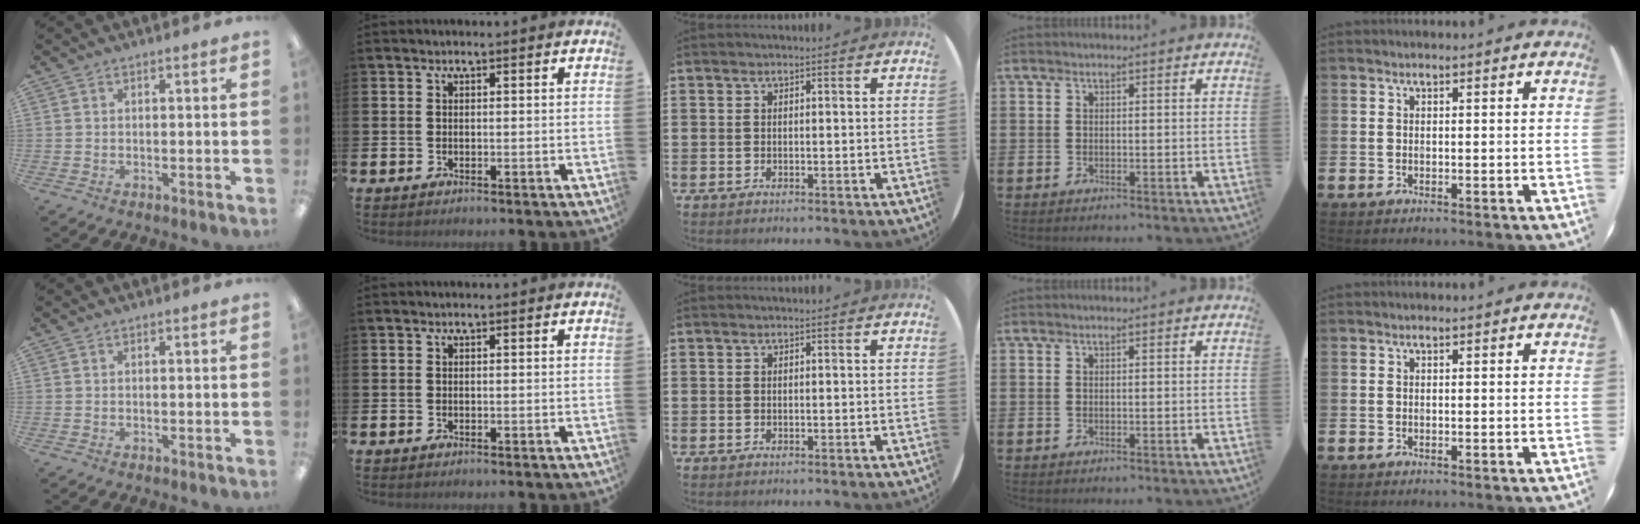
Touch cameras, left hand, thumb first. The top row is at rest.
{}